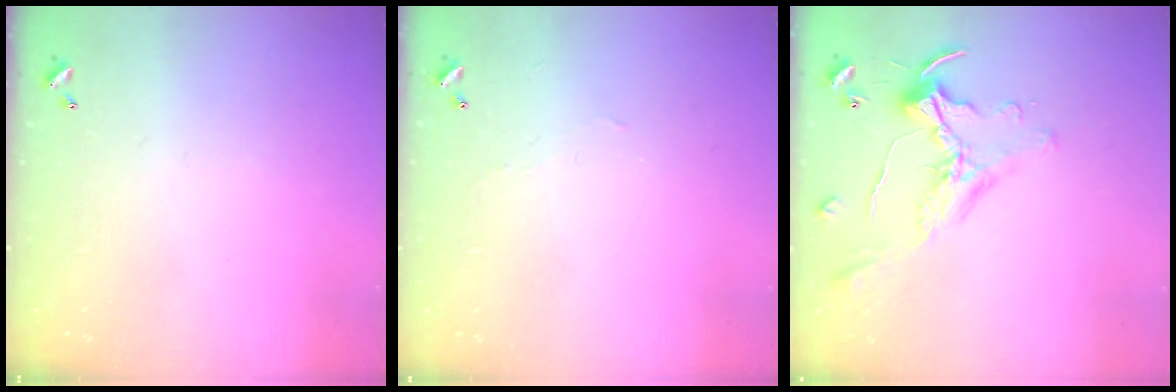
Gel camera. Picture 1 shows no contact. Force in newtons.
{"total": 1.2, "press": 1.1, "slide": 0.3}
{"total": 0.7, "press": 0.5, "slide": 0.4}